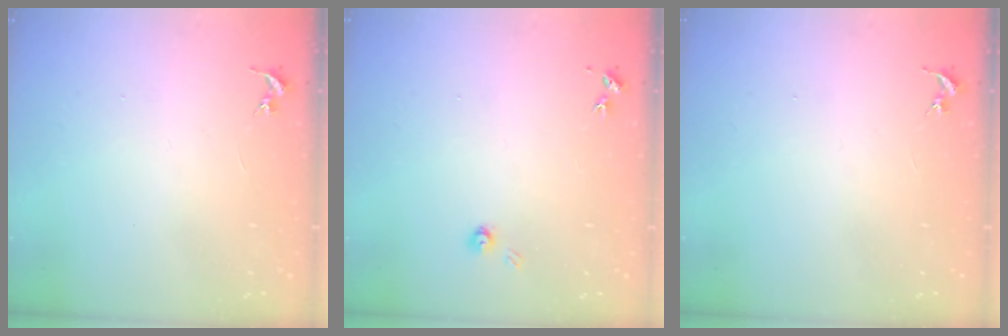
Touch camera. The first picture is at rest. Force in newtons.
{"total": 3.7, "press": 3.7, "slide": 0.4}
{"total": 0.0}